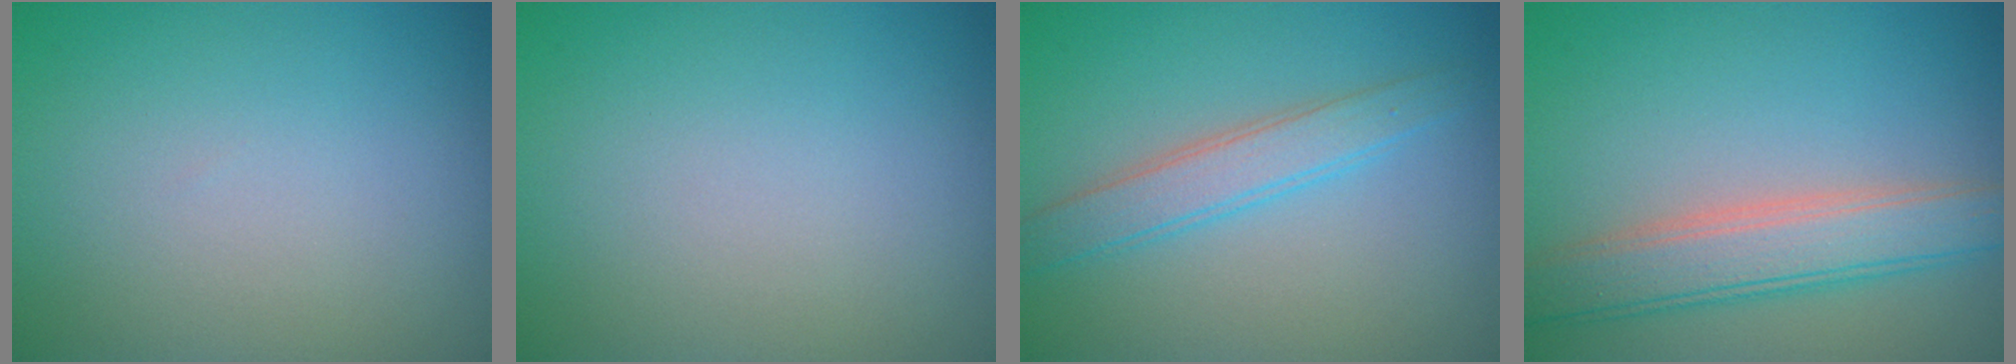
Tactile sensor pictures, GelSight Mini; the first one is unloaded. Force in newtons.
{"total": 0.0}
{"total": 2.9, "press": 2.9, "slide": 0.1}
{"total": 4.9, "press": 4.9, "slide": 0.4}